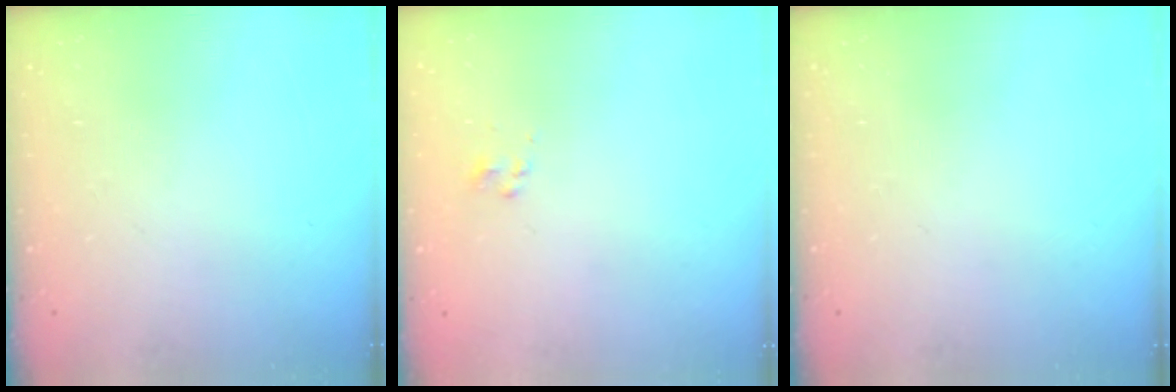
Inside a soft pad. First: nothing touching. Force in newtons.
{"total": 2.5, "press": 2.4, "slide": 0.8}
{"total": 0.0}